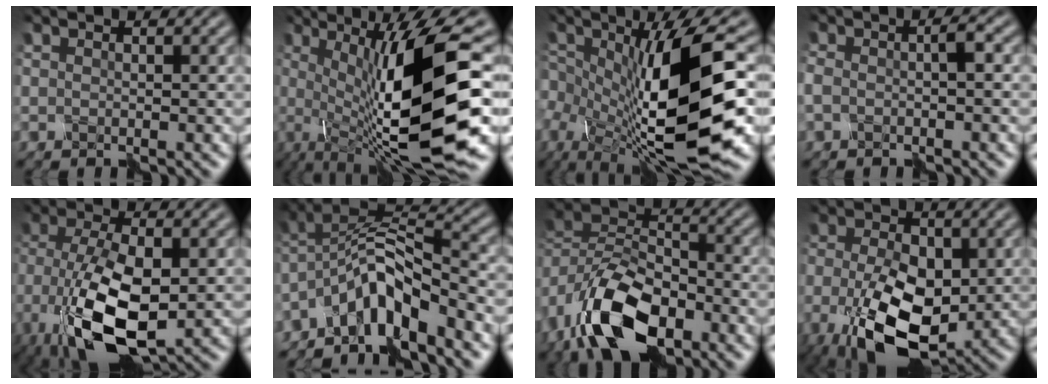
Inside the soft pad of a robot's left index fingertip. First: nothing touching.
{"total": 13.8, "force": [-1.2, 2.8, 13.4], "torque": [-0.210, -0.002, -0.018]}
{"total": 13.8, "force": [-3.0, 4.0, 12.9], "torque": [-0.231, -0.002, -0.052]}
{"total": 1.9, "force": [-1.1, 0.1, 1.6], "torque": [-0.036, 0.004, -0.022]}
{"total": 10.6, "force": [-4.2, 4.5, 8.6], "torque": [-0.193, -0.017, -0.075]}
{"total": 6.2, "force": [-4.8, 1.5, 3.6], "torque": [-0.059, 0.015, -0.097]}
{"total": 11.2, "force": [-6.9, 5.3, 7.1], "torque": [-0.142, 0.001, -0.136]}
{"total": 10.6, "force": [-3.4, 5.8, 8.2], "torque": [-0.170, -0.025, -0.058]}